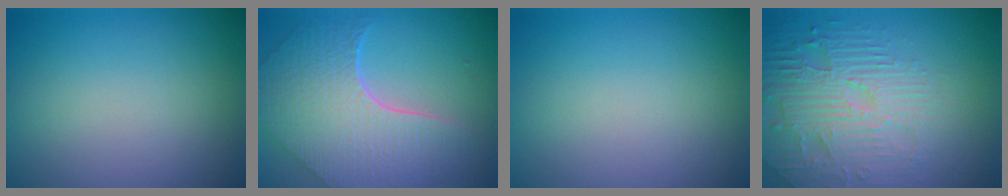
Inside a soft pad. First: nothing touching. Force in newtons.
{"total": 8.3, "press": 6.1, "slide": 5.6}
{"total": 0.0}
{"total": 4.6, "press": 4.3, "slide": 1.6}